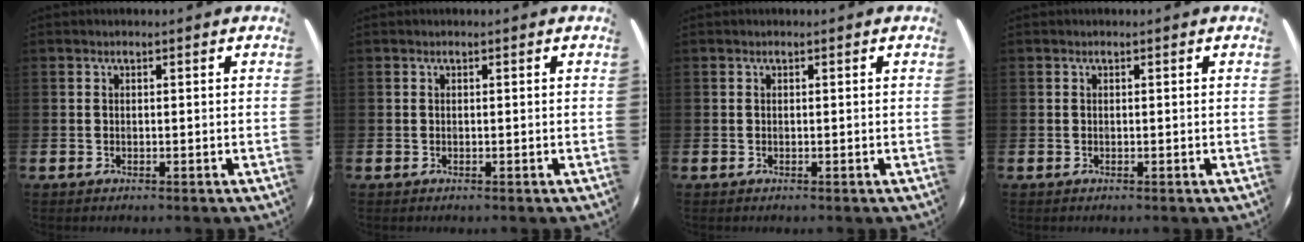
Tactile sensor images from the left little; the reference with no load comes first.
{"total": 0.0}
{"total": 0.0}
{"total": 0.0}